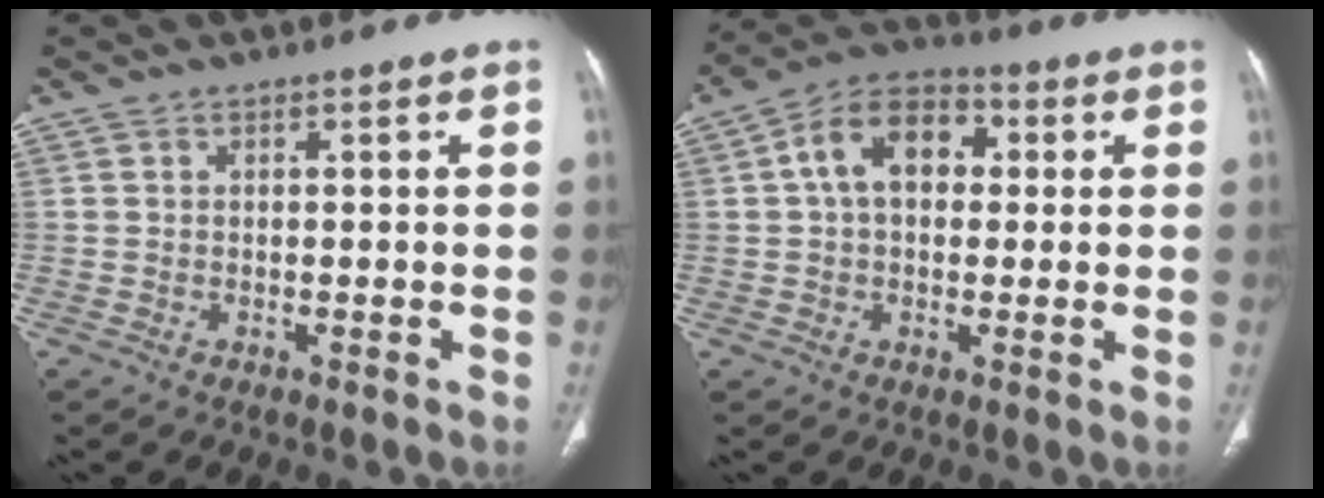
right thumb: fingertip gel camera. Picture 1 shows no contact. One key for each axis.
{"total": 11.5, "fx": 1.9, "fy": 7.9, "fz": 8.1, "tx": -0.119, "ty": 0.025, "tz": 0.023}